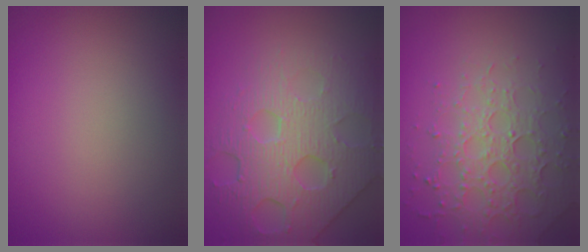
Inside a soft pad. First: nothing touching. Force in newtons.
{"total": 6.3, "press": 5.1, "slide": 3.8}
{"total": 4.1, "press": 3.9, "slide": 1.2}